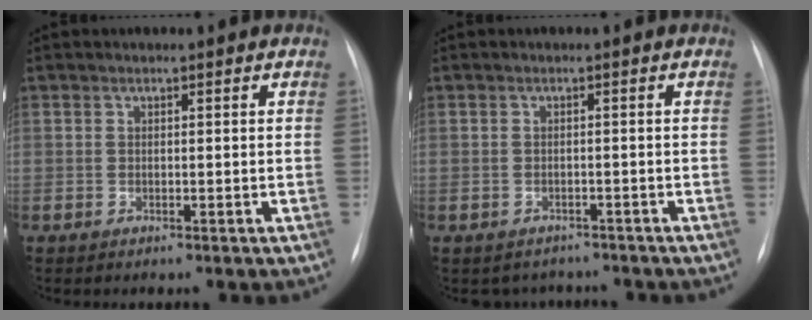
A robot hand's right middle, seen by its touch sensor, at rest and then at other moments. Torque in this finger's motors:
{"motor_torque": [-0.12, -0.19, -0.06, 0.00]}